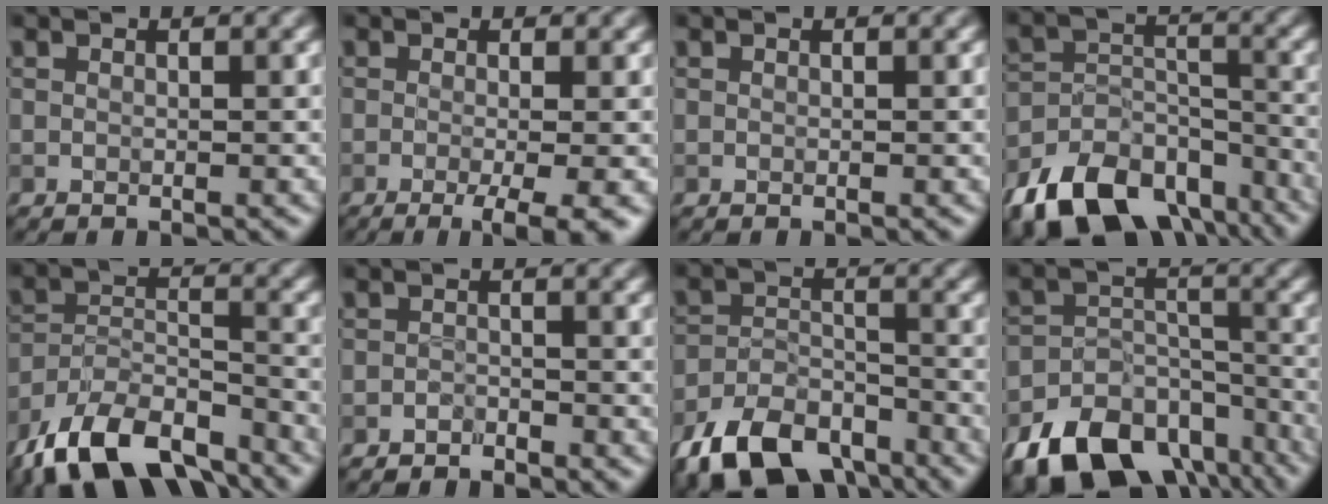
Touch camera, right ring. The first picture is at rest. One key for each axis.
{"total": 4.9, "fx": -1.6, "fy": 1.2, "fz": 4.4, "tx": -0.060, "ty": -0.011, "tz": -0.020}
{"total": 0.0}
{"total": 10.8, "fx": -7.7, "fy": 5.8, "fz": 4.8, "tx": -0.087, "ty": -0.007, "tz": -0.129}
{"total": 11.0, "fx": -8.5, "fy": 4.5, "fz": 5.4, "tx": -0.100, "ty": -0.003, "tz": -0.150}
{"total": 1.3, "fx": -1.2, "fy": 0.4, "fz": 0.2, "tx": 0.000, "ty": 0.001, "tz": -0.022}
{"total": 8.5, "fx": -6.2, "fy": 4.2, "fz": 4.0, "tx": -0.069, "ty": -0.013, "tz": -0.115}
{"total": 13.8, "fx": -10.0, "fy": 7.9, "fz": 5.3, "tx": -0.099, "ty": -0.023, "tz": -0.144}